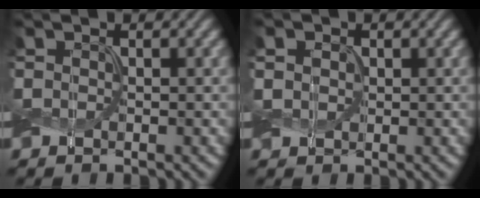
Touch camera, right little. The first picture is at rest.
{"total": 1.6, "force": [0.3, 1.4, 0.7], "torque": [-0.017, 0.001, 0.002]}